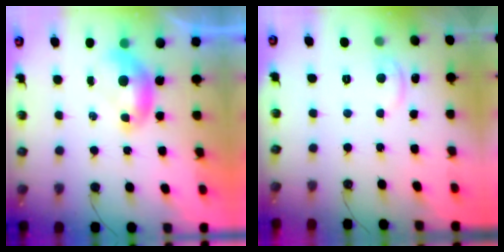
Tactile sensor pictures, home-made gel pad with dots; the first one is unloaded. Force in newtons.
{"total": 2.6, "press": 2.6, "slide": 0.3}